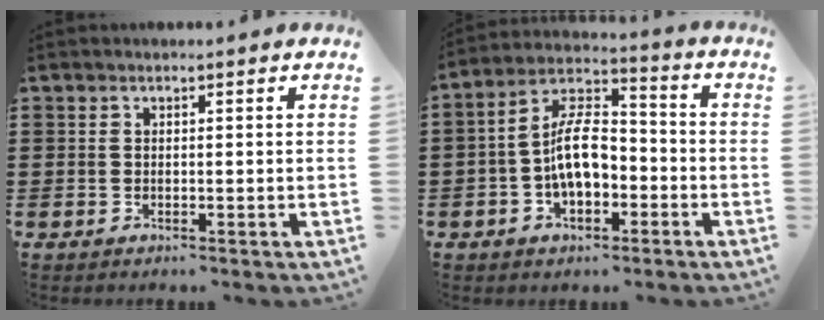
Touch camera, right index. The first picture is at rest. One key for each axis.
{"total": 9.1, "fx": -2.3, "fy": 5.0, "fz": 7.3, "tx": -0.147, "ty": 0.007, "tz": -0.047}